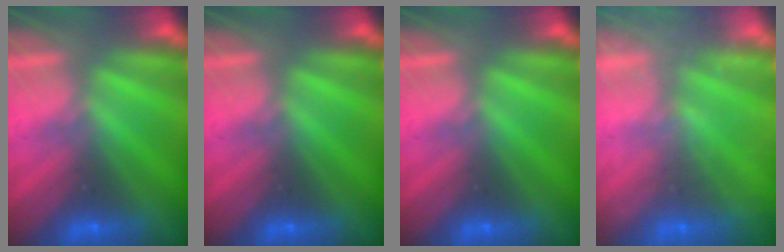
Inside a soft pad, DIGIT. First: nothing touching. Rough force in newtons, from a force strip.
{"total": 0.0}
{"total": 0.0}
{"total": 2.4}